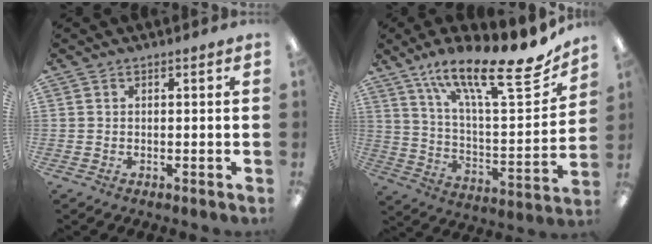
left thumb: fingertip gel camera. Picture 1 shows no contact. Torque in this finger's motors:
{"motor_torque": [0.48, 0.22, 1.42, -1.36, 0.37]}